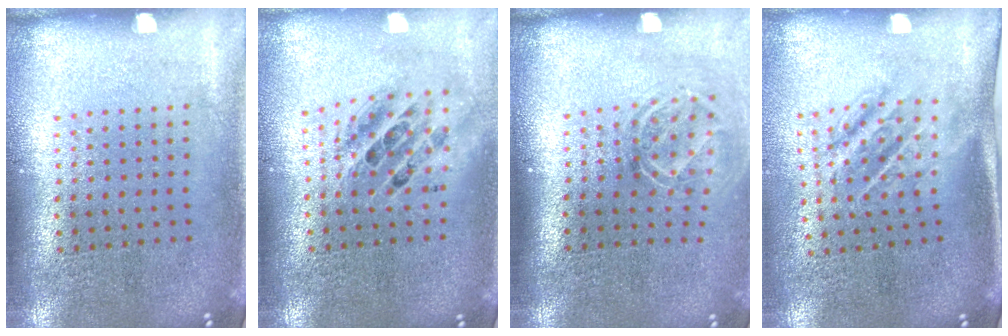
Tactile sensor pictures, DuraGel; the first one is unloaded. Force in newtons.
{"total": 1.7, "press": 1.4, "slide": 1.0}
{"total": 1.7, "press": 1.1, "slide": 1.3}
{"total": 1.7, "press": 1.1, "slide": 1.2}